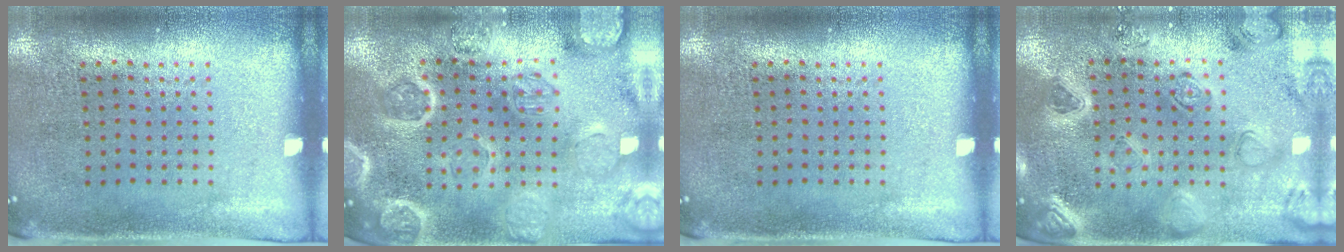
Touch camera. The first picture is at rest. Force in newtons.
{"total": 4.2, "press": 3.8, "slide": 1.7}
{"total": 0.0}
{"total": 2.3, "press": 2.3, "slide": 0.3}